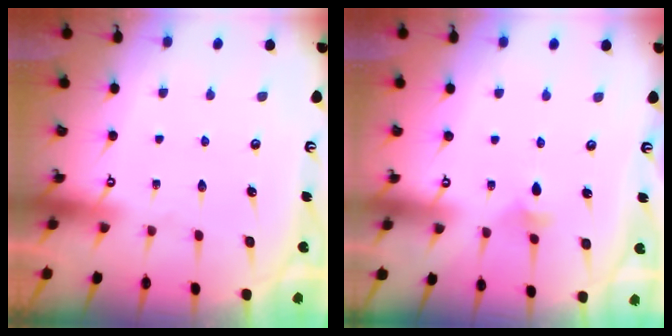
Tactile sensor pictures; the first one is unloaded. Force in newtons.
{"total": 3.9, "press": 3.8, "slide": 1.0}